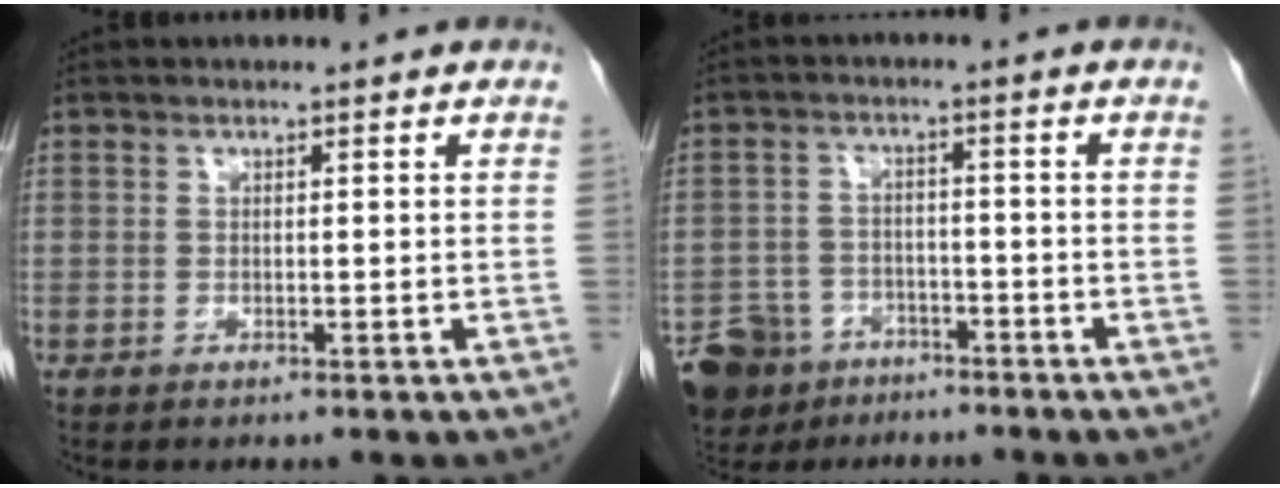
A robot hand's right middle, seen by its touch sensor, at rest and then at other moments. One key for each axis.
{"total": 8.1, "fx": -5.8, "fy": 5.4, "fz": 1.6, "tx": -0.040, "ty": 0.000, "tz": -0.097}